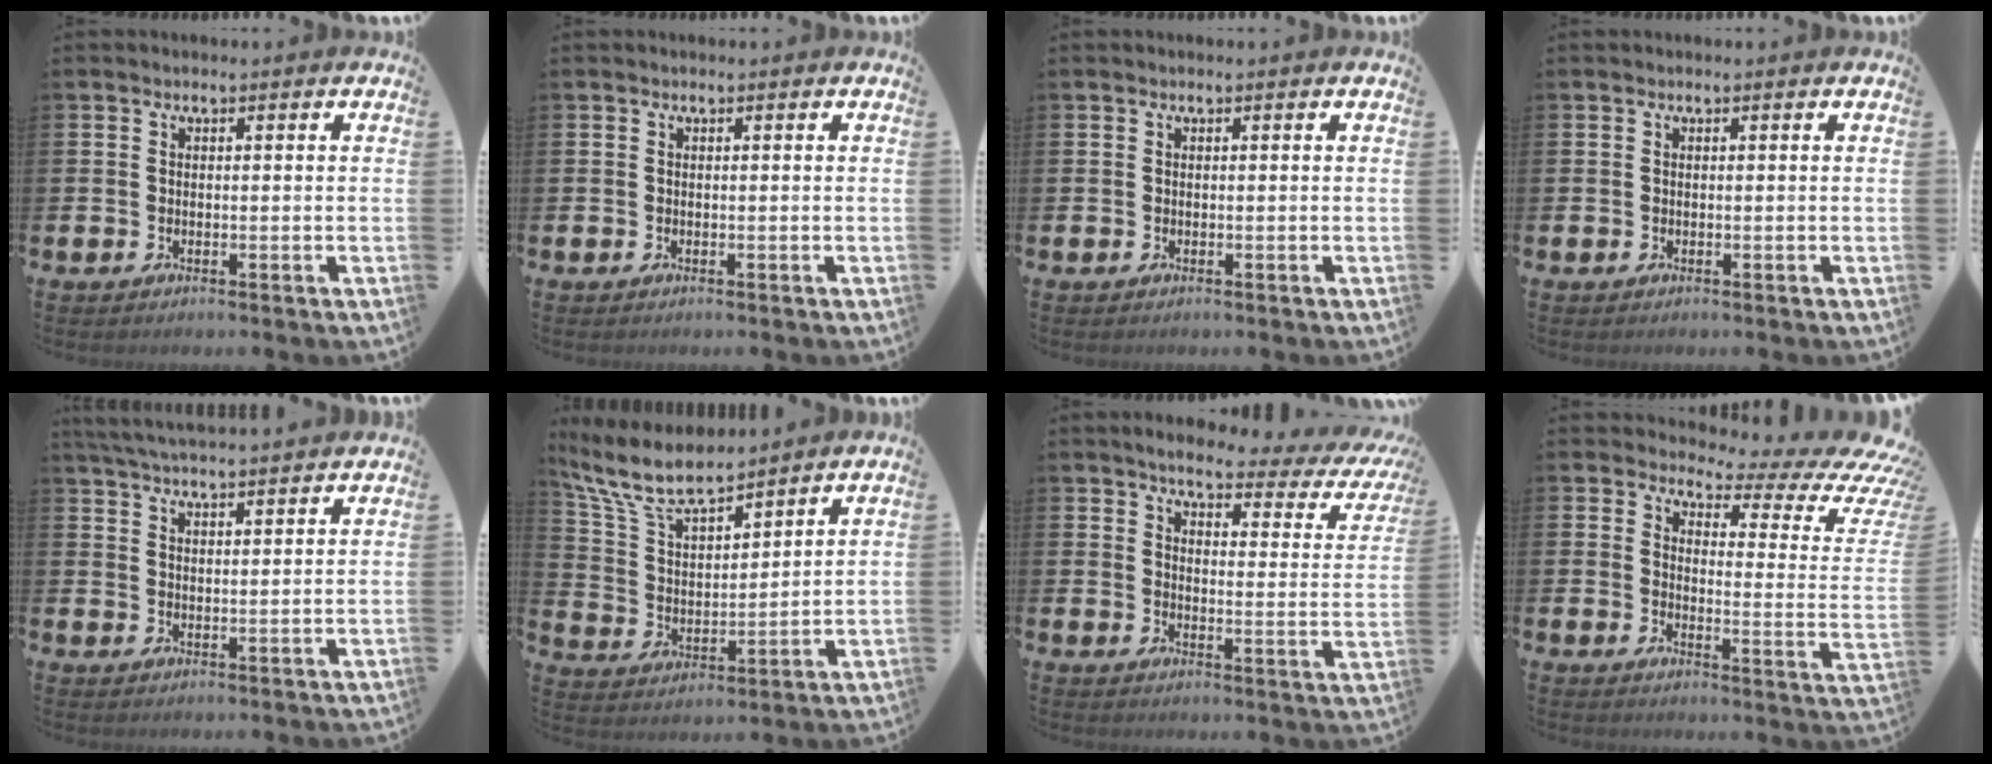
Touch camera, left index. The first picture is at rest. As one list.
[{"total": 0.0}, {"total": 0.0}, {"total": 0.0}, {"total": 4.6, "force": [4.6, -0.3, 0.5], "torque": [-0.019, -0.024, 0.082]}, {"total": 8.8, "force": [7.9, 2.0, 3.4], "torque": [-0.103, -0.040, 0.142]}, {"total": 4.0, "force": [3.4, 0.9, 1.8], "torque": [-0.048, -0.025, 0.048]}, {"total": 4.2, "force": [3.4, 1.6, 1.8], "torque": [-0.023, -0.043, 0.047]}]